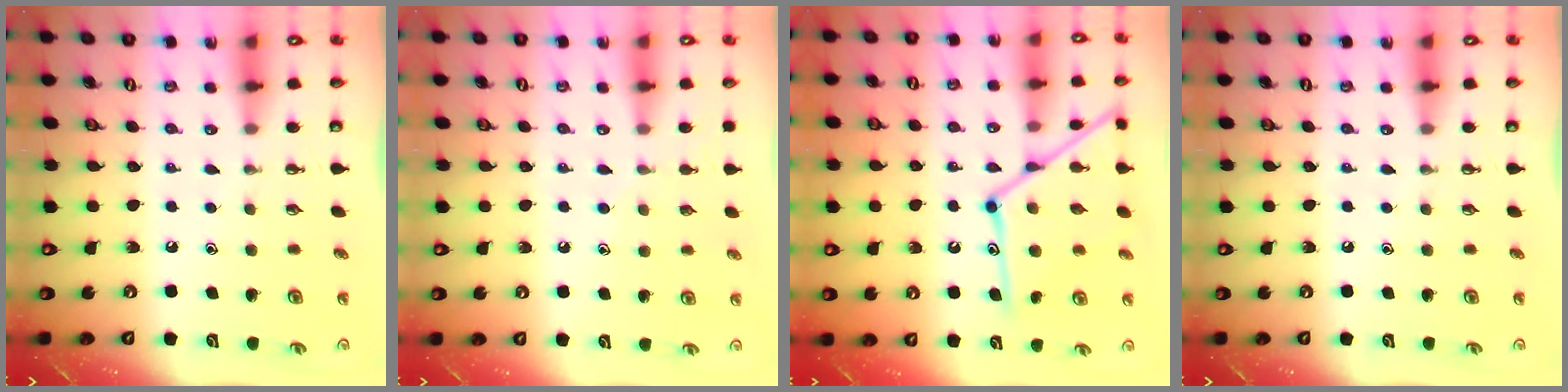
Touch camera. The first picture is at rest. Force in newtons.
{"total": 6.6, "press": 6.5, "slide": 0.6}
{"total": 17.1, "press": 17.1, "slide": 1.1}
{"total": 0.0}